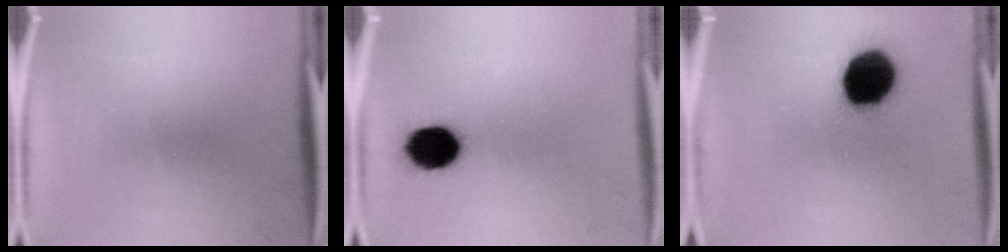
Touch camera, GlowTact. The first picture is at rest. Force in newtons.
{"total": 9.8}
{"total": 17.2}